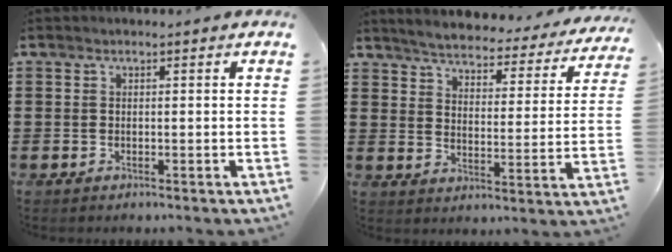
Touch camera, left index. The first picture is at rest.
{"total": 4.0, "force": [3.9, -0.1, 0.8], "torque": [-0.039, -0.033, 0.060]}